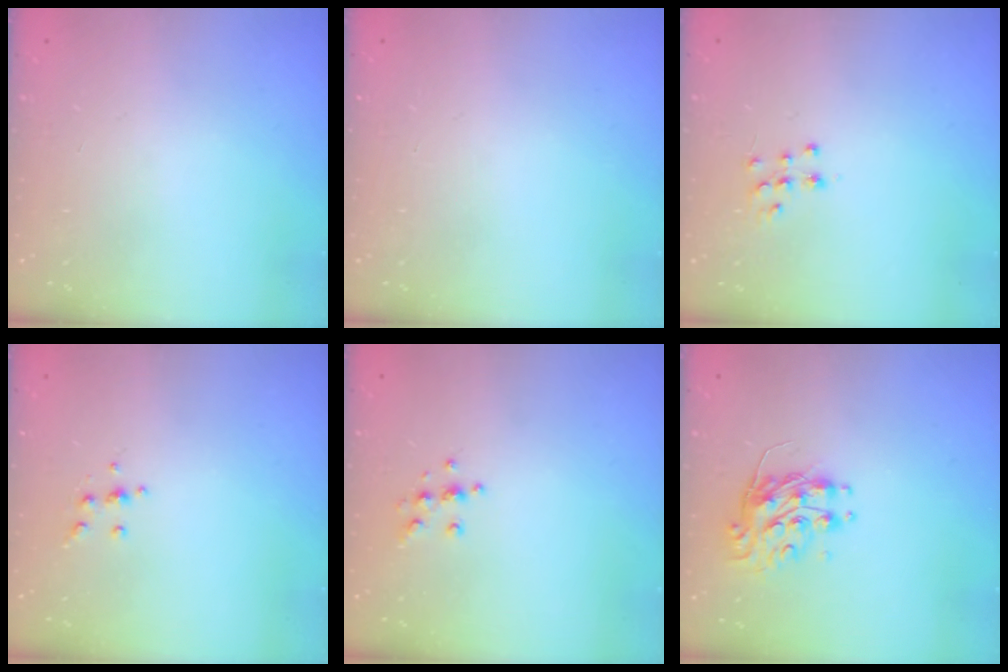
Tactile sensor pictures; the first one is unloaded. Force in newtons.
{"total": 0.0}
{"total": 7.0, "press": 7.0, "slide": 0.3}
{"total": 4.1, "press": 4.0, "slide": 1.0}
{"total": 6.4, "press": 6.3, "slide": 1.2}
{"total": 9.2, "press": 9.2, "slide": 0.3}